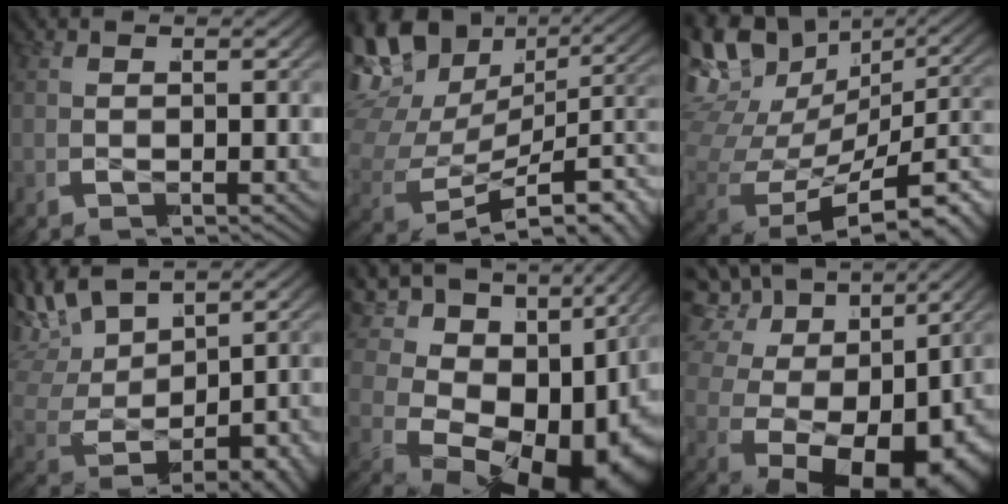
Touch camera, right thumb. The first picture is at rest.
{"total": 12.9, "force": [-0.5, 9.6, 8.7], "torque": [-0.175, -0.008, -0.006]}
{"total": 14.3, "force": [-1.1, 10.5, 9.7], "torque": [-0.203, -0.033, -0.010]}
{"total": 9.2, "force": [0.8, 6.5, 6.4], "torque": [-0.158, -0.021, 0.024]}
{"total": 17.3, "force": [-1.2, 11.7, 12.8], "torque": [-0.230, -0.024, -0.013]}
{"total": 16.3, "force": [-1.6, 11.9, 11.0], "torque": [-0.207, -0.030, -0.022]}